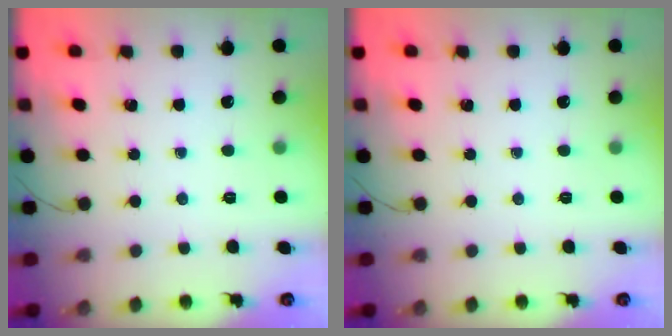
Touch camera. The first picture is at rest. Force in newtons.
{"total": 0.0}